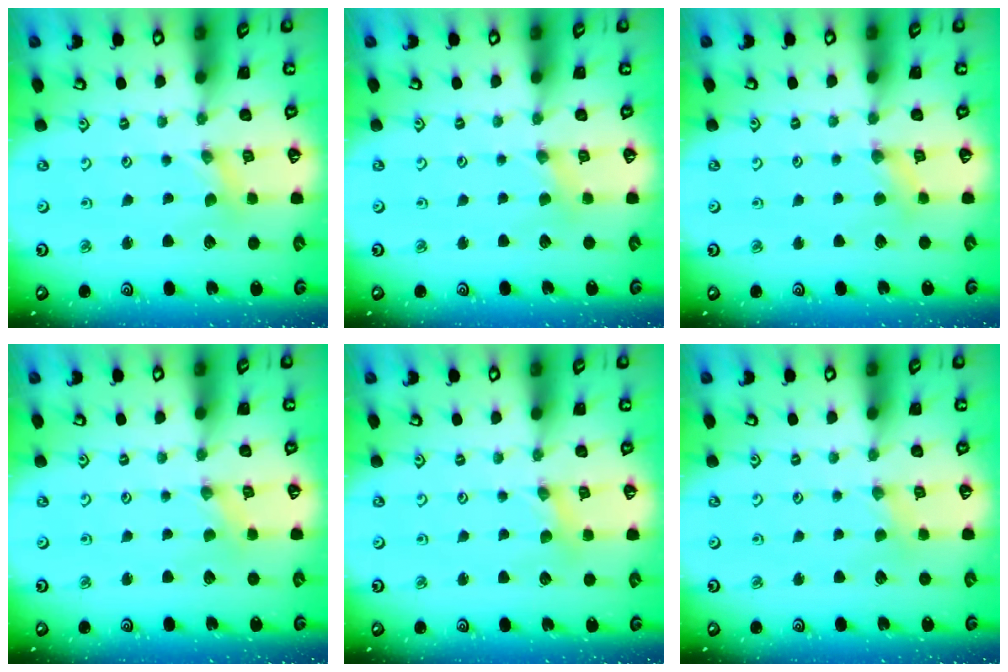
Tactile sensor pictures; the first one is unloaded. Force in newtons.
{"total": 1.7, "press": 1.6, "slide": 0.4}
{"total": 3.3, "press": 3.3, "slide": 0.4}
{"total": 0.0}
{"total": 1.9, "press": 1.9, "slide": 0.3}
{"total": 1.5, "press": 1.4, "slide": 0.3}